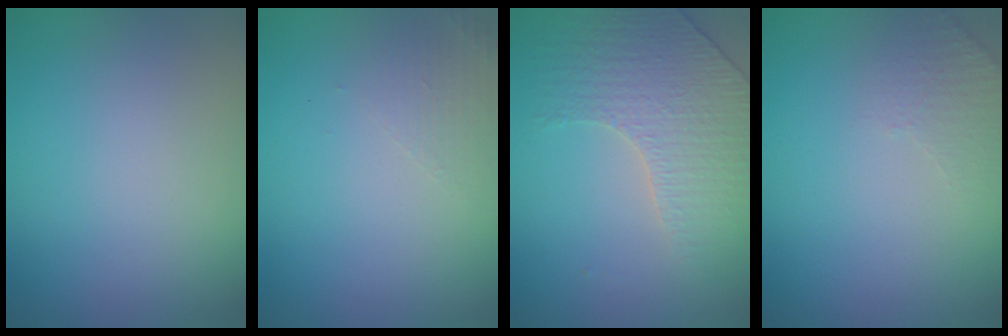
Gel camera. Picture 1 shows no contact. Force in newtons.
{"total": 1.3, "press": 1.2, "slide": 0.4}
{"total": 3.9, "press": 3.5, "slide": 1.7}
{"total": 1.6, "press": 1.5, "slide": 0.4}